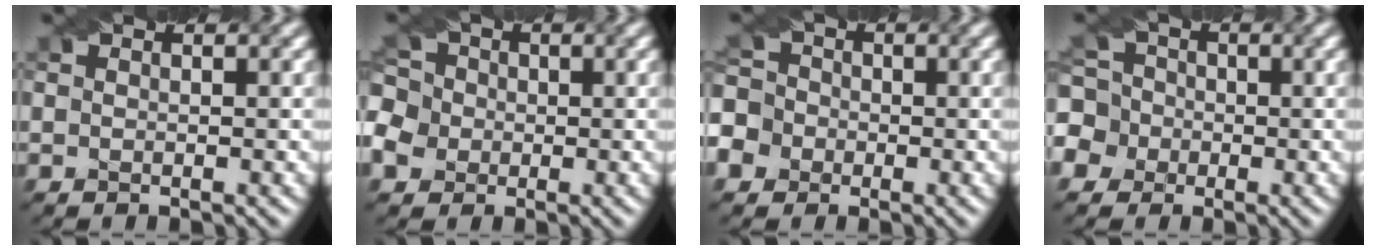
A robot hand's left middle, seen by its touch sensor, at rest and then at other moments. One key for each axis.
{"total": 7.6, "fx": -1.8, "fy": 6.5, "fz": 3.4, "tx": -0.076, "ty": 0.015, "tz": -0.063}
{"total": 8.1, "fx": -3.7, "fy": 6.9, "fz": 2.4, "tx": -0.062, "ty": 0.001, "tz": -0.096}
{"total": 7.0, "fx": -2.0, "fy": 6.5, "fz": 1.9, "tx": -0.048, "ty": 0.013, "tz": -0.067}